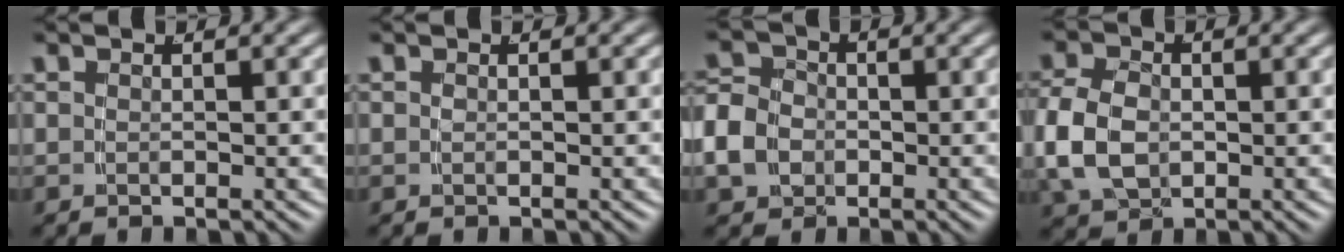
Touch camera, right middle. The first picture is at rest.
{"total": 0.0}
{"total": 4.8, "force": [-1.0, 4.0, 2.3], "torque": [-0.063, -0.015, -0.013]}
{"total": 4.6, "force": [-0.5, 3.5, 2.9], "torque": [-0.081, -0.015, 0.004]}